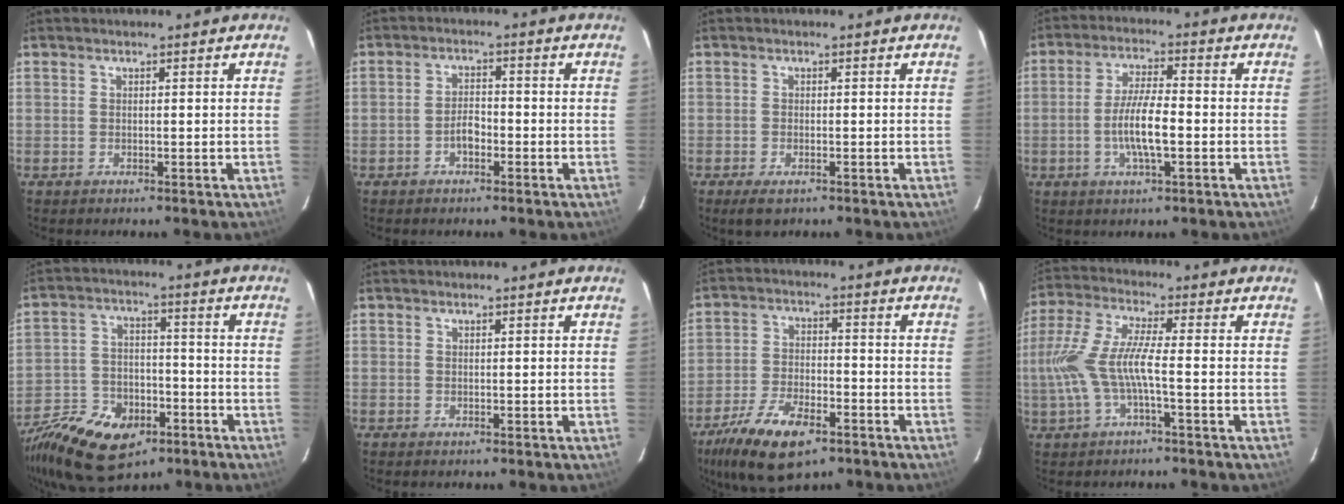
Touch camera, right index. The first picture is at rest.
{"total": 2.9, "force": [-1.6, 1.4, 1.9], "torque": [-0.037, 0.006, -0.028]}
{"total": 2.9, "force": [-1.8, 1.3, 1.9], "torque": [-0.040, -0.008, -0.032]}
{"total": 7.8, "force": [-1.9, 1.6, 7.4], "torque": [-0.145, 0.000, -0.037]}
{"total": 20.6, "force": [-11.4, 12.9, 11.4], "torque": [-0.276, -0.024, -0.180]}
{"total": 0.0}
{"total": 14.2, "force": [-8.9, 6.2, 9.2], "torque": [-0.201, -0.021, -0.160]}
{"total": 9.6, "force": [-2.4, 1.2, 9.2], "torque": [-0.205, -0.002, -0.040]}